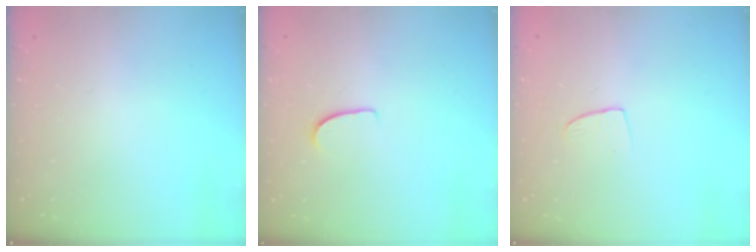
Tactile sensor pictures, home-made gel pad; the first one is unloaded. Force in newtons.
{"total": 5.7, "press": 5.7, "slide": 0.3}
{"total": 5.2, "press": 5.2, "slide": 0.4}